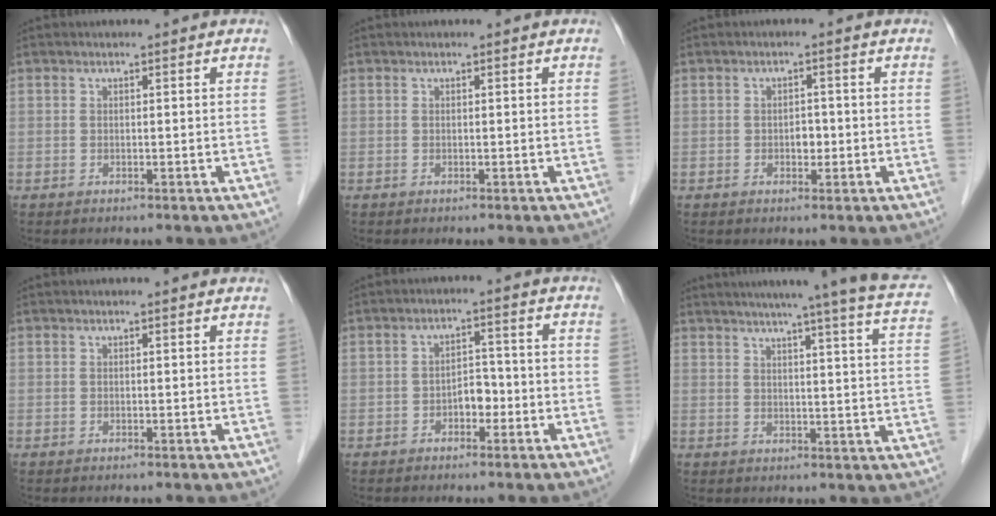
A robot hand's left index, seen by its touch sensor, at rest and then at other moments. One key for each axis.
{"total": 0.0}
{"total": 1.8, "fx": -0.5, "fy": 1.2, "fz": 1.3, "tx": -0.018, "ty": 0.003, "tz": -0.006}
{"total": 1.0, "fx": 0.9, "fy": 0.0, "fz": 0.2, "tx": -0.009, "ty": 0.006, "tz": 0.011}
{"total": 3.4, "fx": -1.6, "fy": 1.9, "fz": 2.3, "tx": -0.032, "ty": 0.013, "tz": -0.029}
{"total": 22.1, "fx": 18.8, "fy": -0.6, "fz": 11.7, "tx": -0.168, "ty": -0.029, "tz": 0.219}